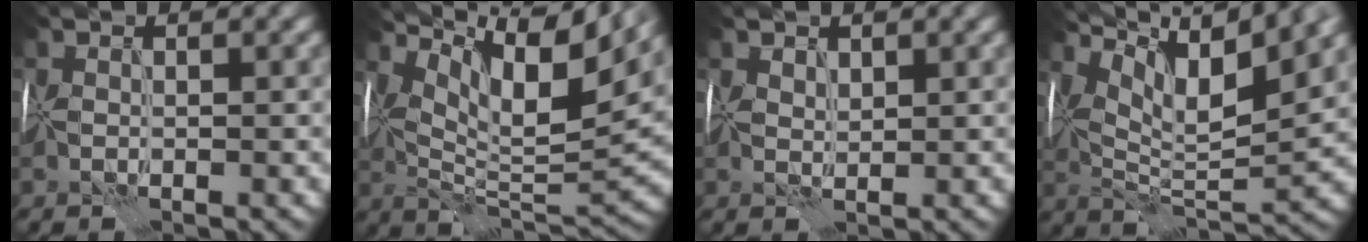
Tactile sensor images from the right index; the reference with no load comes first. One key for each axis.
{"total": 12.4, "fx": 6.1, "fy": 3.8, "fz": 10.1, "tx": -0.174, "ty": 0.009, "tz": 0.104}
{"total": 0.5, "fx": 0.5, "fy": 0.0, "fz": 0.2, "tx": -0.005, "ty": -0.004, "tz": 0.010}
{"total": 10.9, "fx": 6.2, "fy": 2.6, "fz": 8.6, "tx": -0.149, "ty": 0.009, "tz": 0.104}